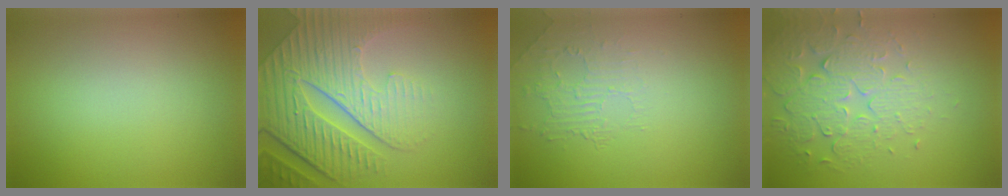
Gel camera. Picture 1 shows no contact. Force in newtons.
{"total": 8.0, "press": 6.2, "slide": 5.1}
{"total": 2.0, "press": 0.6, "slide": 1.9}
{"total": 4.8, "press": 4.3, "slide": 2.2}